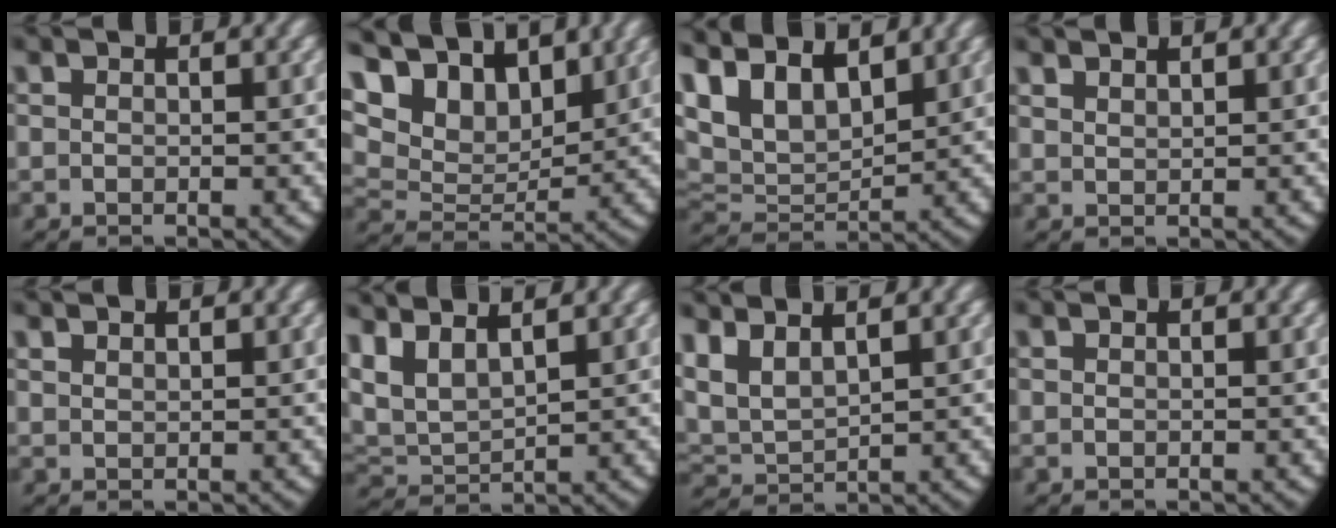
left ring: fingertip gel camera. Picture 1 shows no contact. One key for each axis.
{"total": 11.6, "fx": 4.3, "fy": 8.6, "fz": 6.5, "tx": -0.148, "ty": -0.007, "tz": 0.066}
{"total": 10.9, "fx": 2.9, "fy": 8.6, "fz": 6.1, "tx": -0.149, "ty": -0.021, "tz": 0.049}
{"total": 1.5, "fx": 1.4, "fy": -0.2, "fz": 0.0, "tx": -0.001, "ty": -0.003, "tz": 0.034}
{"total": 1.1, "fx": 1.0, "fy": -0.3, "fz": 0.0, "tx": 0.002, "ty": -0.003, "tz": 0.026}
{"total": 7.7, "fx": 2.2, "fy": 6.2, "fz": 4.0, "tx": -0.121, "ty": -0.009, "tz": 0.034}
{"total": 7.0, "fx": 2.3, "fy": 5.6, "fz": 3.5, "tx": -0.111, "ty": -0.004, "tz": 0.038}
{"total": 0.0}